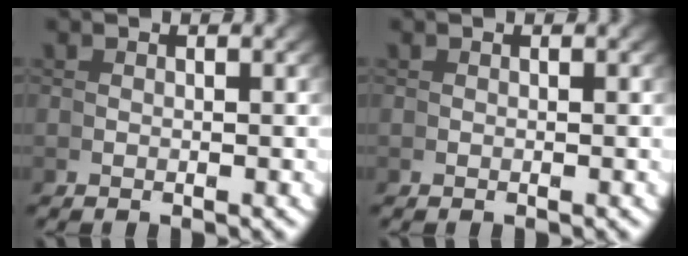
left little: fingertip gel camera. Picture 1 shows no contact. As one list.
[{"total": 0.0}]